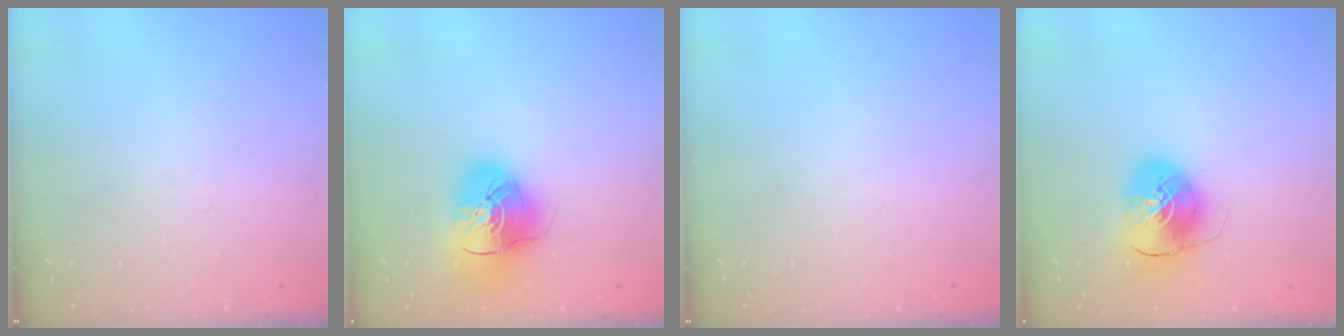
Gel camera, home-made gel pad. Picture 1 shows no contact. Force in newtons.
{"total": 13.4, "press": 13.3, "slide": 2.0}
{"total": 0.0}
{"total": 9.8, "press": 9.7, "slide": 1.5}